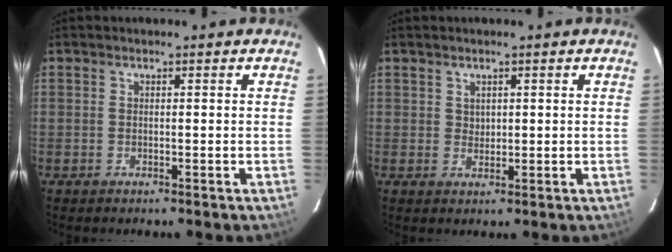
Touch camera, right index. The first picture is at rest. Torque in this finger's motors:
{"motor_torque": [-0.28, 0.21, -0.05, 0.00]}